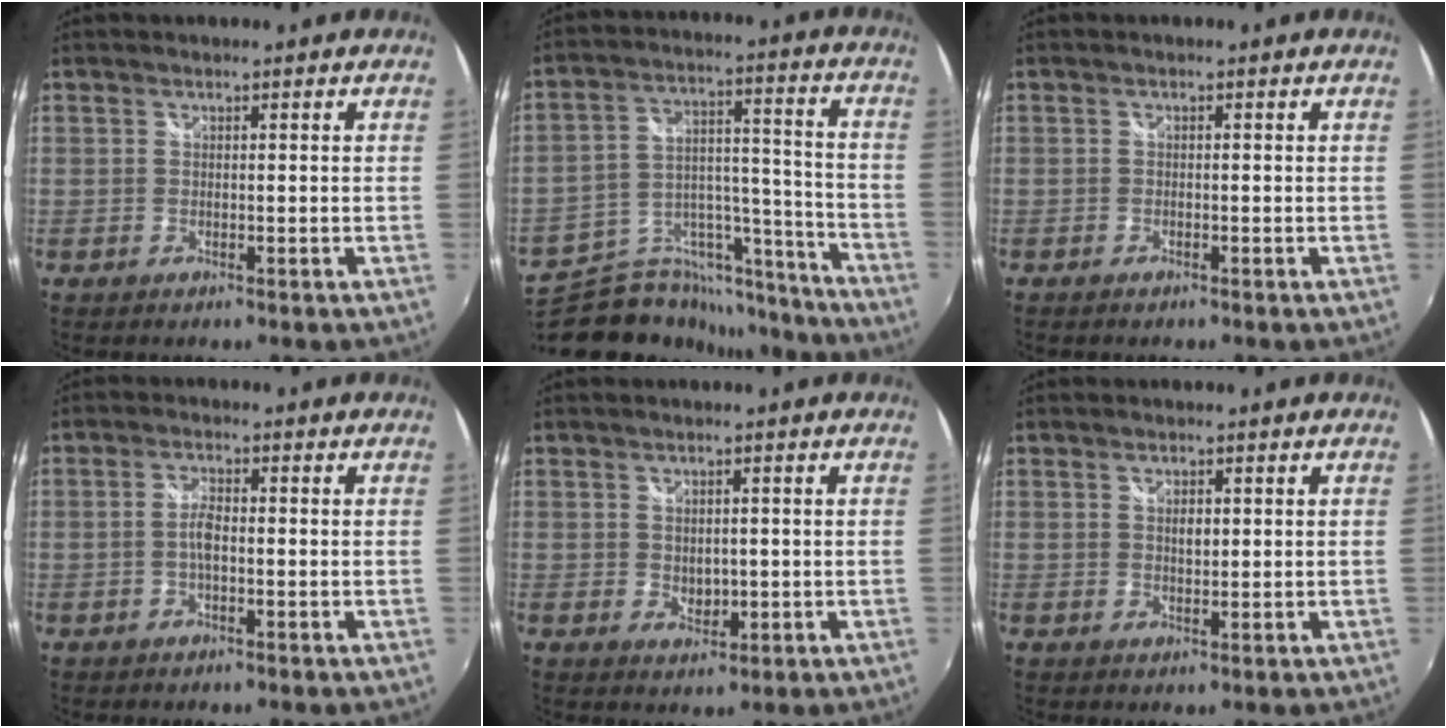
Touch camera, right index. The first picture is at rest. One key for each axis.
{"total": 22.6, "fx": -19.2, "fy": 9.6, "fz": 7.1, "tx": -0.133, "ty": 0.055, "tz": -0.274}
{"total": 1.0, "fx": -0.8, "fy": 0.4, "fz": 0.4, "tx": -0.010, "ty": -0.004, "tz": -0.017}
{"total": 2.8, "fx": -0.5, "fy": 1.0, "fz": 2.6, "tx": -0.053, "ty": 0.004, "tz": -0.010}
{"total": 3.0, "fx": 0.0, "fy": 2.3, "fz": 1.9, "tx": -0.028, "ty": -0.003, "tz": 0.003}
{"total": 1.9, "fx": 0.5, "fy": 1.1, "fz": 1.4, "tx": -0.022, "ty": 0.001, "tz": 0.009}